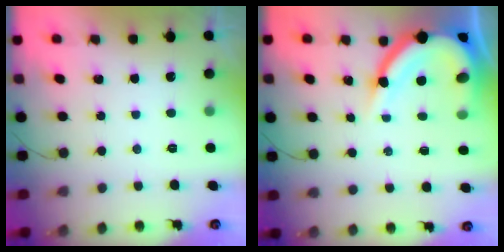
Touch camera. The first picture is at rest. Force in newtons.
{"total": 14.8, "press": 14.7, "slide": 1.5}